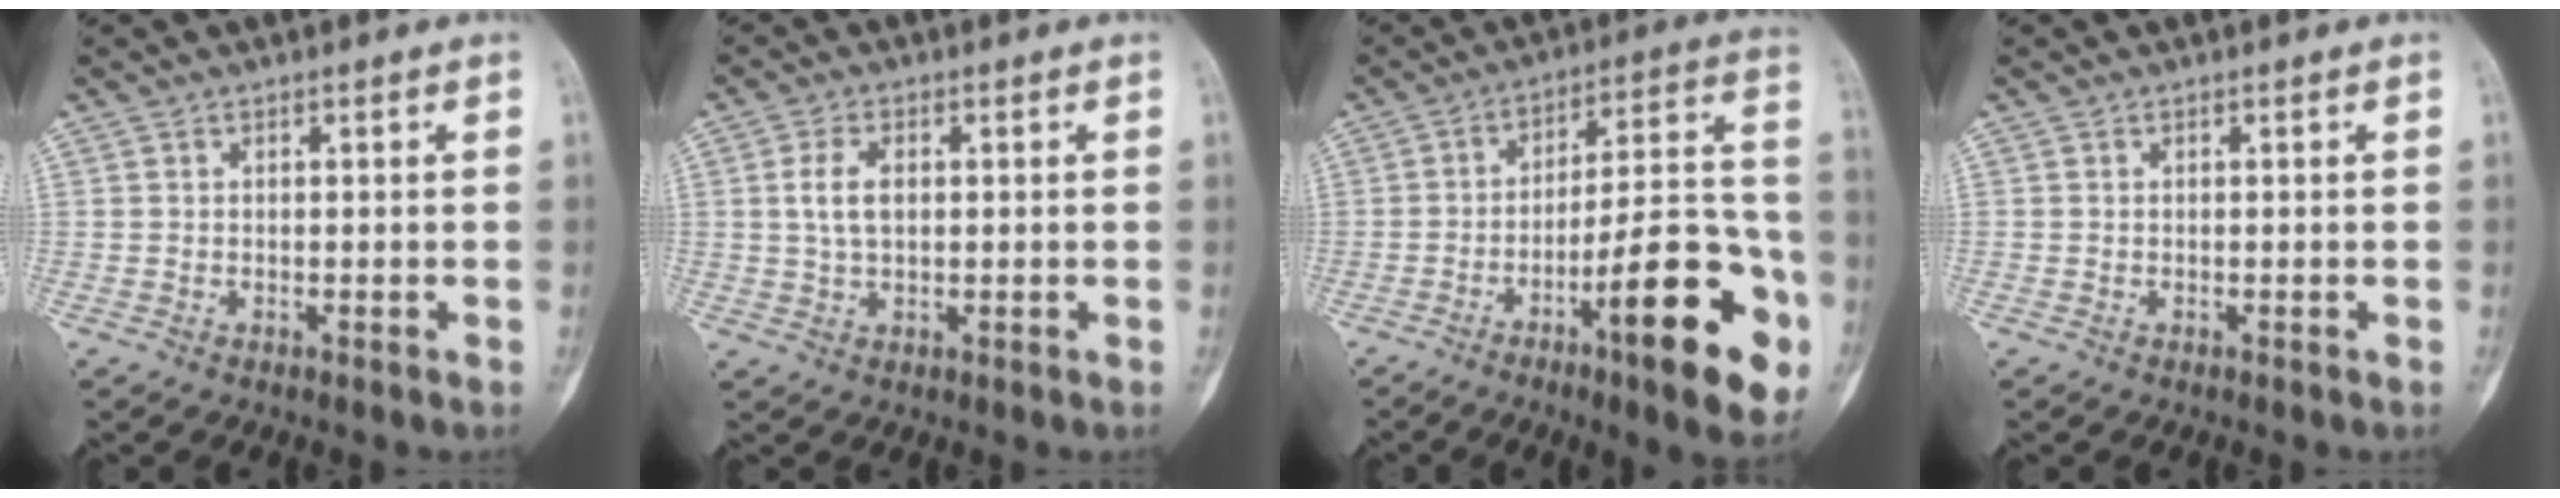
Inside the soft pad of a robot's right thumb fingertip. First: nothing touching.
{"total": 4.8, "force": [0.8, 2.8, 3.9], "torque": [-0.076, 0.003, 0.014]}
{"total": 22.2, "force": [-9.4, 5.1, 19.5], "torque": [-0.251, 0.055, -0.136]}
{"total": 0.0}